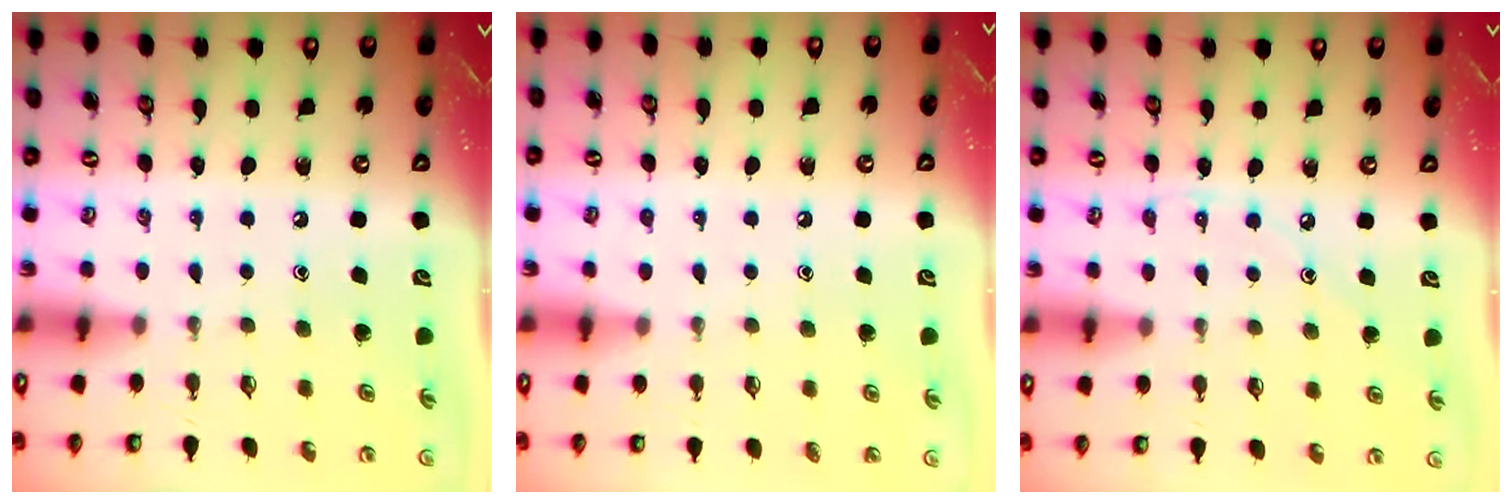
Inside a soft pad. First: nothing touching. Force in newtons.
{"total": 2.9, "press": 2.8, "slide": 0.3}
{"total": 4.0, "press": 4.0, "slide": 0.5}